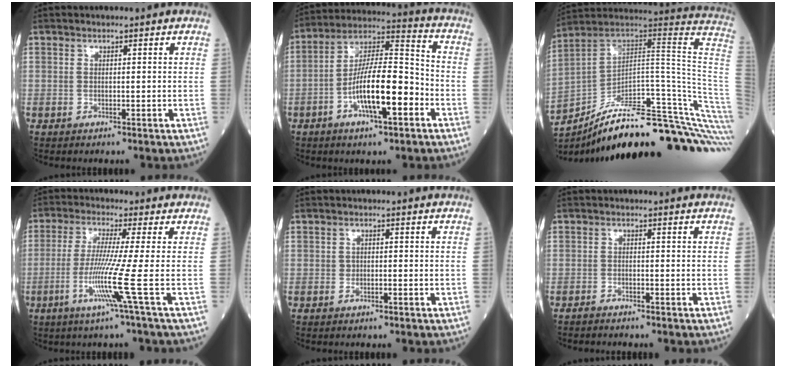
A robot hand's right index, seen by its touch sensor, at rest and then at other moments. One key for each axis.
{"total": 14.3, "fx": -4.7, "fy": 3.4, "fz": 13.1, "tx": -0.245, "ty": 0.011, "tz": -0.082}
{"total": 31.9, "fx": -22.2, "fy": 4.1, "fz": 22.6, "tx": -0.211, "ty": 0.016, "tz": -0.318}
{"total": 8.0, "fx": -2.4, "fy": -2.5, "fz": 7.2, "tx": -0.149, "ty": -0.023, "tz": -0.054}
{"total": 0.6, "fx": -0.1, "fy": 0.5, "fz": 0.3, "tx": -0.009, "ty": 0.002, "tz": -0.001}
{"total": 2.0, "fx": -1.8, "fy": 0.5, "fz": 0.7, "tx": -0.020, "ty": -0.005, "tz": -0.025}